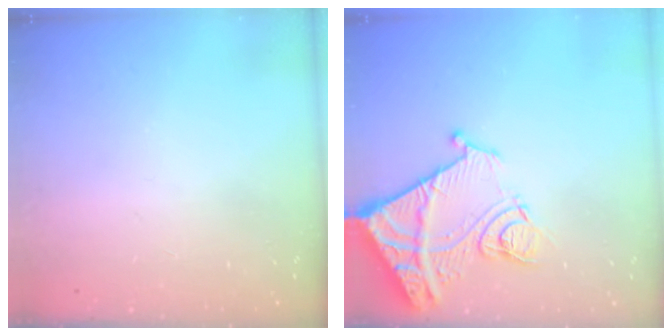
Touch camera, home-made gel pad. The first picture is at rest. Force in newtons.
{"total": 17.2, "press": 17.1, "slide": 2.0}